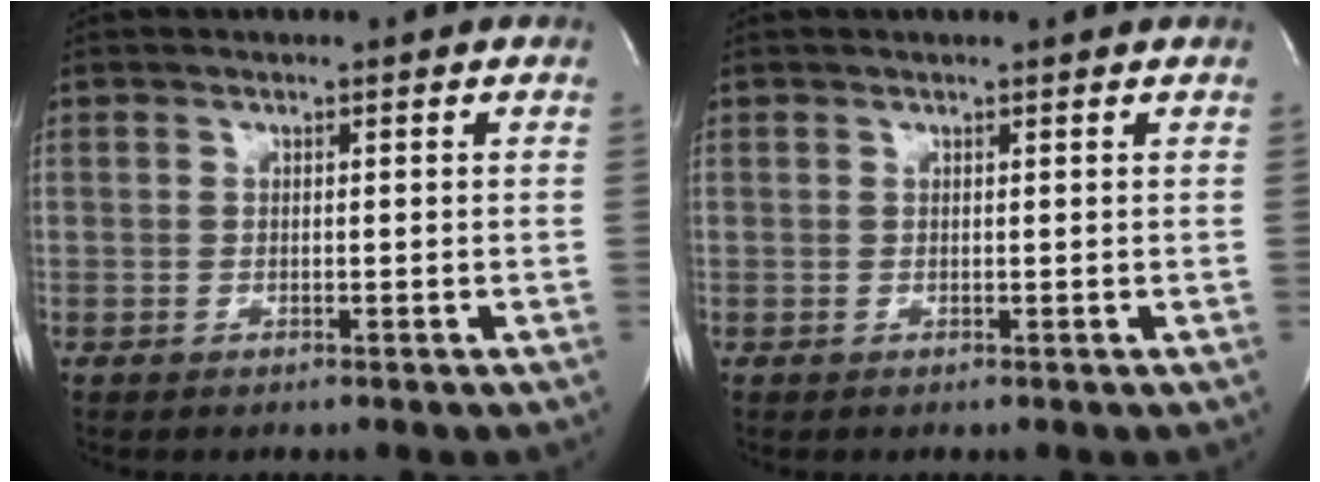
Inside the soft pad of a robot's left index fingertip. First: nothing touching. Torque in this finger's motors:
{"motor_torque": [0.12, -0.26, 0.06, 0.01]}